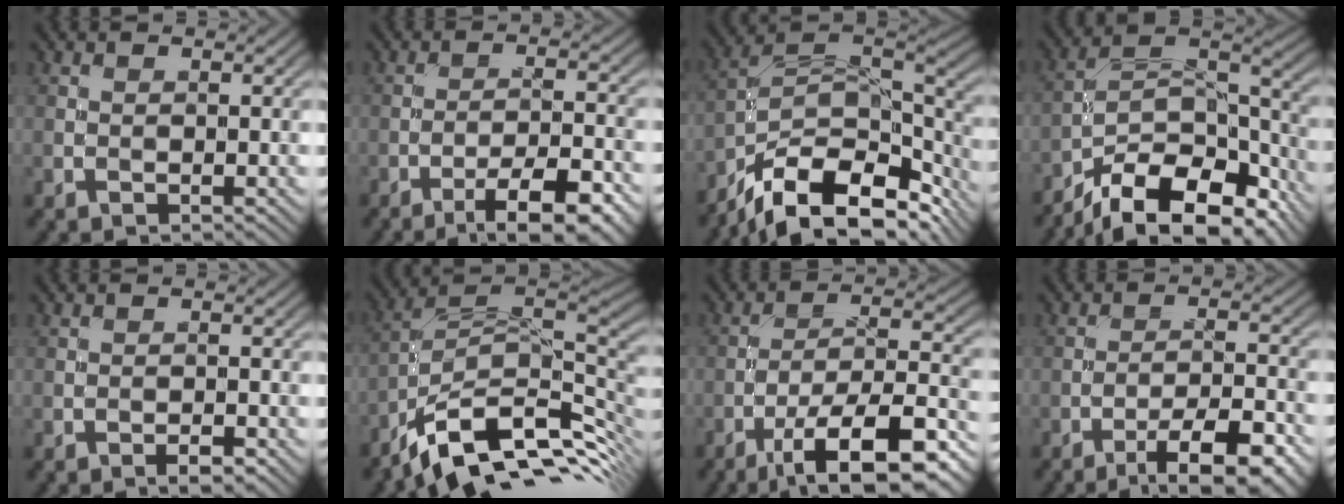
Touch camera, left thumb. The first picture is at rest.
{"total": 8.7, "force": [-5.9, 2.0, 6.1], "torque": [-0.101, 0.004, -0.085]}
{"total": 15.5, "force": [-9.8, 7.4, 9.5], "torque": [-0.190, -0.024, -0.159]}
{"total": 14.9, "force": [-11.1, 6.0, 8.0], "torque": [-0.179, -0.019, -0.170]}
{"total": 1.4, "force": [-1.0, 0.3, 0.9], "torque": [-0.015, 0.001, -0.020]}
{"total": 12.5, "force": [-6.6, 5.5, 9.0], "torque": [-0.177, 0.004, -0.119]}
{"total": 14.6, "force": [-9.3, 4.4, 10.4], "torque": [-0.178, -0.004, -0.146]}
{"total": 9.7, "force": [-6.5, 2.3, 6.8], "torque": [-0.114, -0.001, -0.094]}